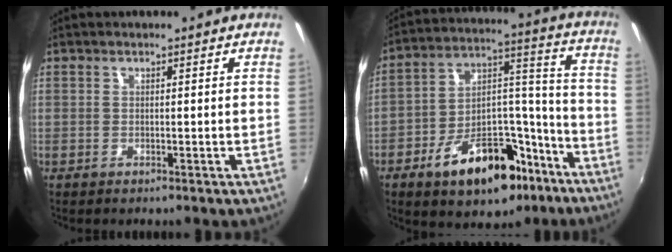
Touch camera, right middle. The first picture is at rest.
{"total": 19.5, "force": [-11.6, 10.7, 11.4], "torque": [-0.190, 0.046, -0.158]}